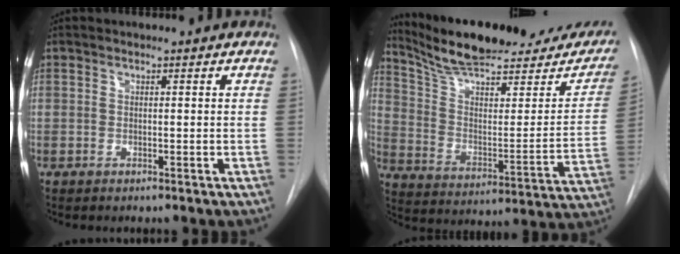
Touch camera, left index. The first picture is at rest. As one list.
[{"total": 26.1, "force": [22.0, 6.4, 12.5], "torque": [-0.184, -0.033, 0.304]}]